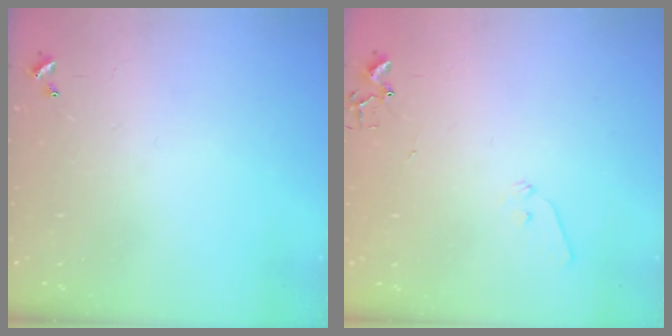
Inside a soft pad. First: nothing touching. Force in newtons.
{"total": 6.3, "press": 6.3, "slide": 0.7}